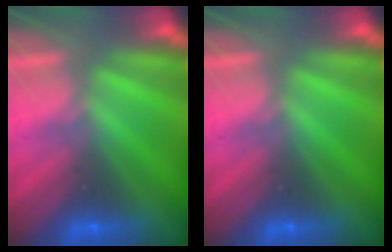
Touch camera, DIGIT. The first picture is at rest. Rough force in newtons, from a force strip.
{"total": 0.0}